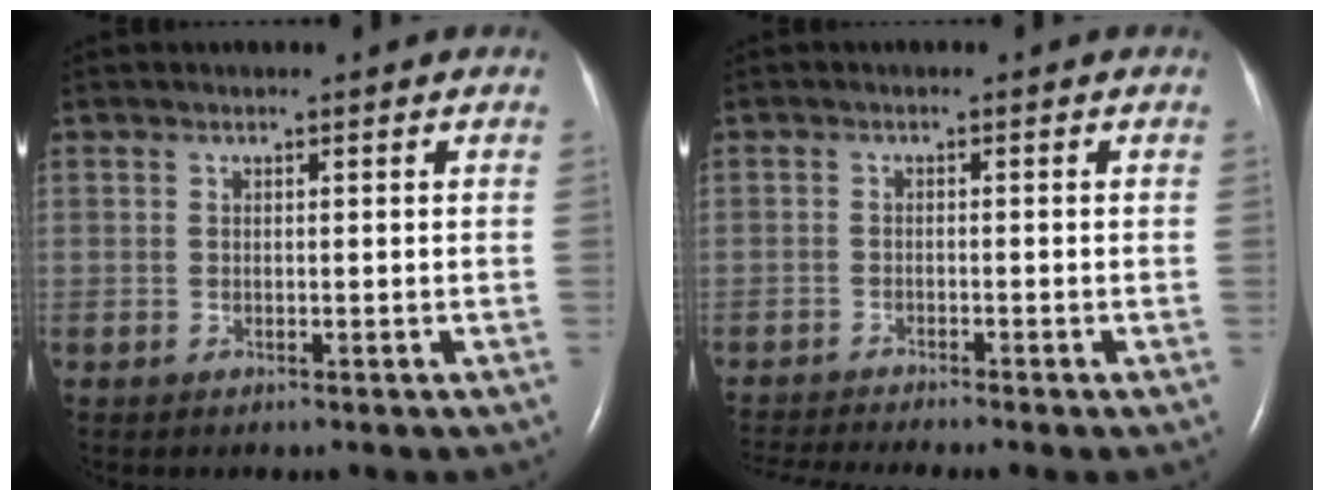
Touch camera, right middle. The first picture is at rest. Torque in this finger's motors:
{"motor_torque": [0.96, -1.18, 0.13, 0.08]}